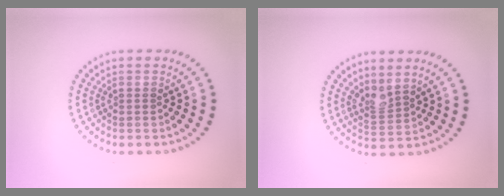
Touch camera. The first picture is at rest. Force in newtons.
{"total": 2.0, "press": 1.5, "slide": 1.4}